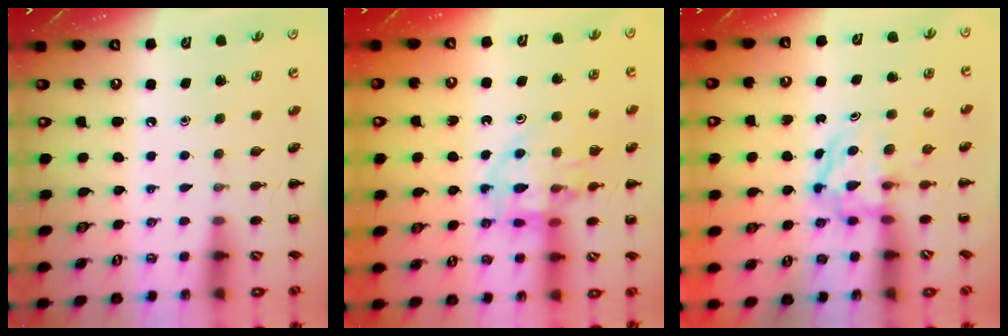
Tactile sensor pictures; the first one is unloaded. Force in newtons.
{"total": 13.4, "press": 13.1, "slide": 2.7}
{"total": 3.8, "press": 3.7, "slide": 0.5}